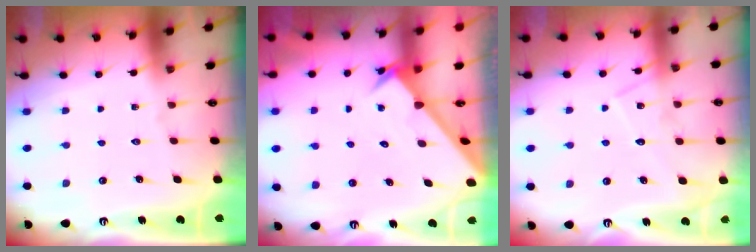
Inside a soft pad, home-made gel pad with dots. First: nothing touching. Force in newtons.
{"total": 2.4, "press": 2.4, "slide": 0.2}
{"total": 9.8, "press": 9.8, "slide": 0.9}